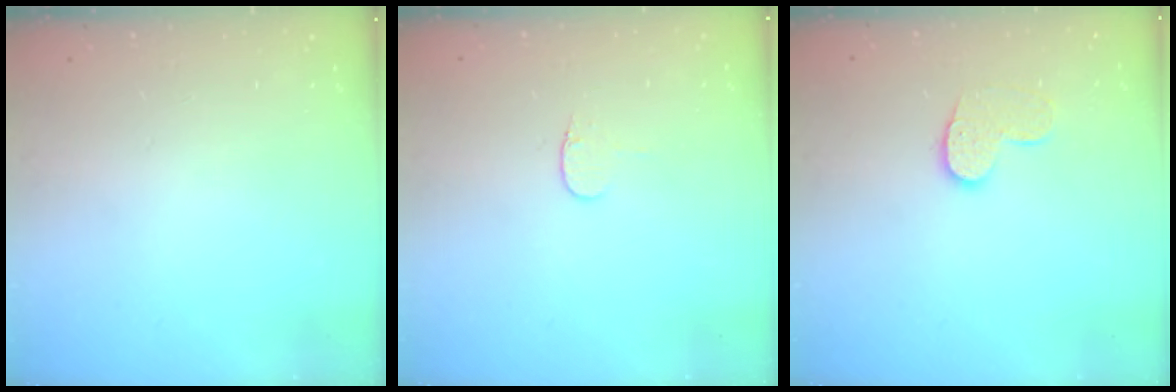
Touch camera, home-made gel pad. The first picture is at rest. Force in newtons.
{"total": 3.4, "press": 3.3, "slide": 0.4}
{"total": 8.3, "press": 8.3, "slide": 0.4}